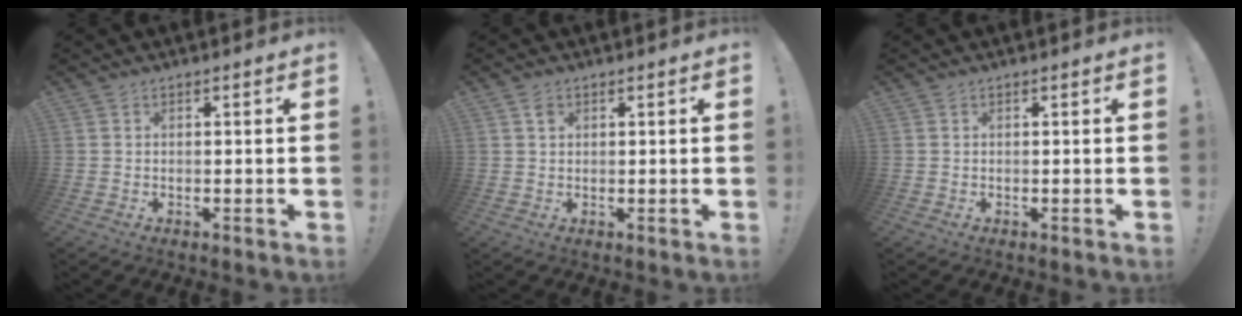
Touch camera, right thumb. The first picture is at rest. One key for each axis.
{"total": 1.6, "fx": 0.9, "fy": 1.1, "fz": 0.7, "tx": 0.000, "ty": -0.005, "tz": 0.013}
{"total": 0.0}